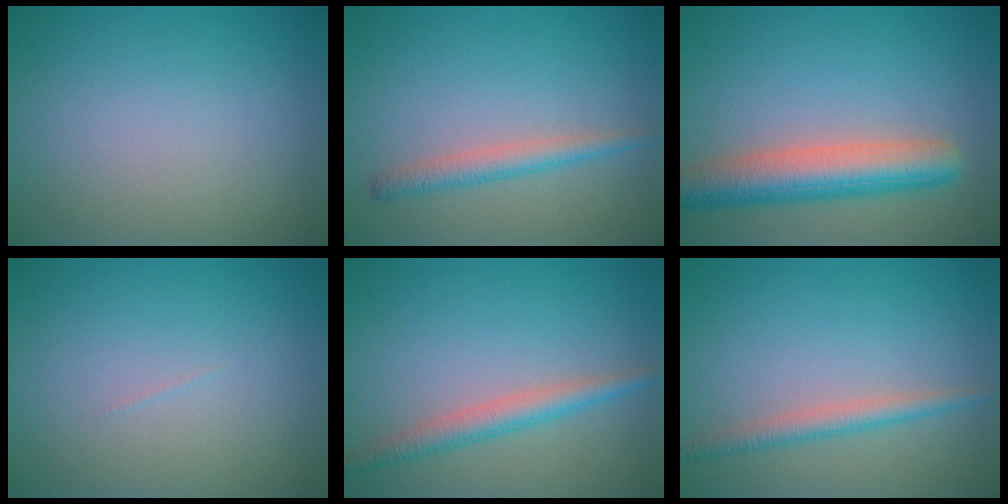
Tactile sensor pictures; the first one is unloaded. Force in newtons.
{"total": 2.2, "press": 2.2, "slide": 0.1}
{"total": 6.6, "press": 6.6, "slide": 0.3}
{"total": 0.0}
{"total": 2.8, "press": 2.8, "slide": 0.1}
{"total": 2.2, "press": 2.2, "slide": 0.0}